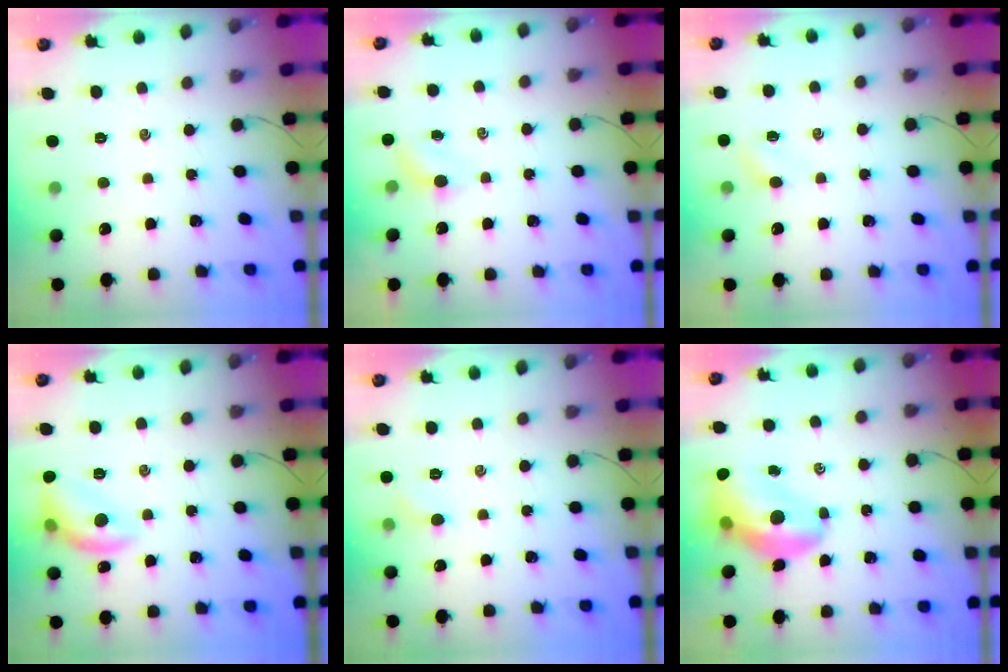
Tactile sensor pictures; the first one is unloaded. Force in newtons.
{"total": 3.1, "press": 2.9, "slide": 1.1}
{"total": 2.3, "press": 2.2, "slide": 0.7}
{"total": 10.9, "press": 10.9, "slide": 0.4}
{"total": 4.5, "press": 4.3, "slide": 1.5}
{"total": 13.8, "press": 13.2, "slide": 3.9}